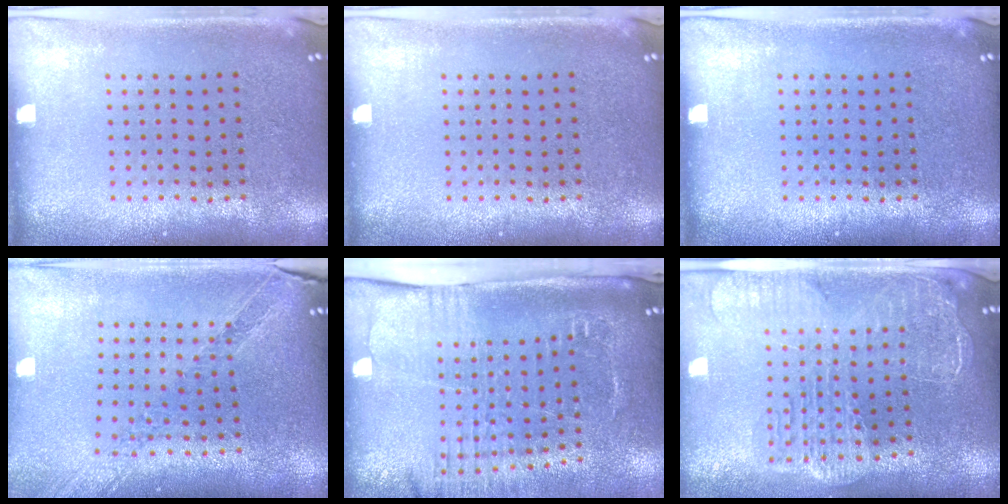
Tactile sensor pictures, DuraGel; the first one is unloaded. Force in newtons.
{"total": 0.0}
{"total": 0.0}
{"total": 1.2, "press": 1.2, "slide": 0.2}
{"total": 2.7, "press": 2.2, "slide": 1.7}
{"total": 2.7, "press": 2.3, "slide": 1.4}